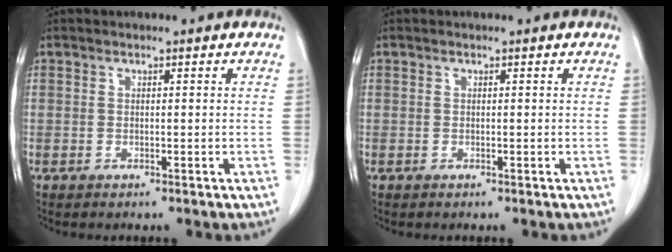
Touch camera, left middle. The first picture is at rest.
{"total": 0.0}